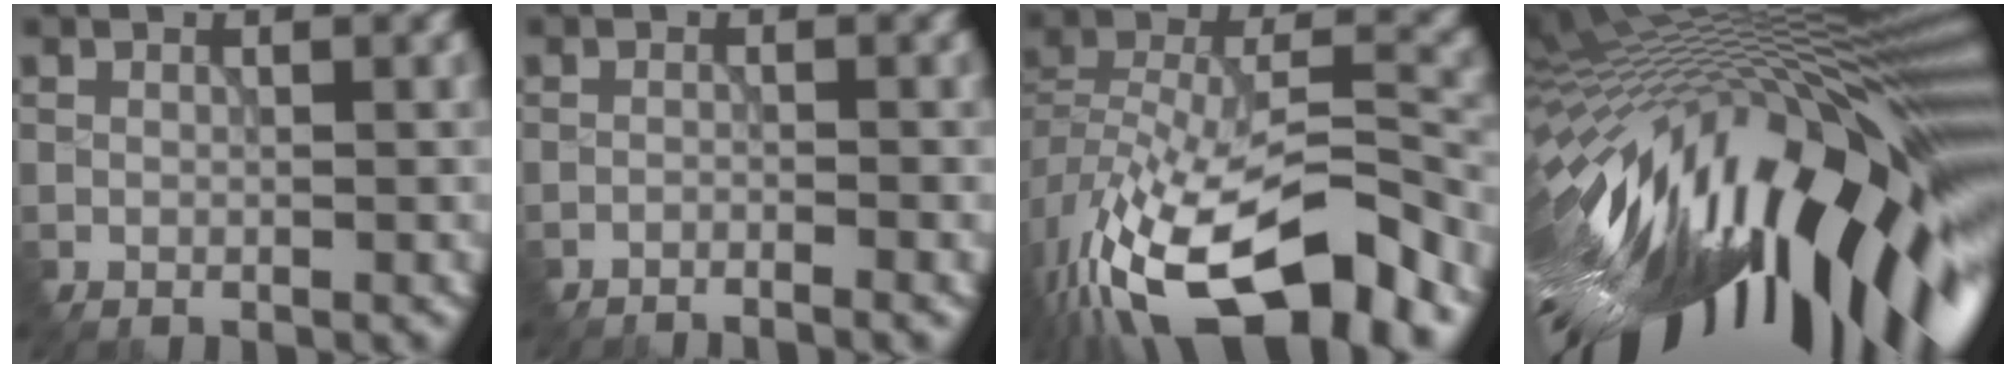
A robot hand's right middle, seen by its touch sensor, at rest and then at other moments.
{"total": 2.1, "force": [-2.0, -0.1, 0.6], "torque": [-0.012, 0.011, -0.043]}
{"total": 15.5, "force": [-9.5, 6.7, 10.3], "torque": [-0.222, 0.002, -0.161]}
{"total": 18.7, "force": [-6.4, 5.9, 16.5], "torque": [-0.271, 0.005, -0.126]}